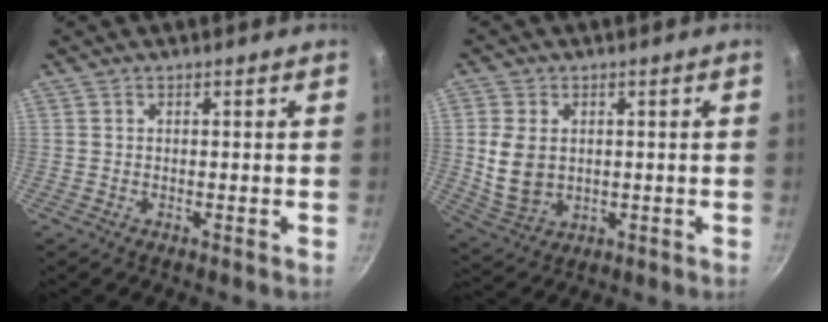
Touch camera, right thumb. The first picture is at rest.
{"total": 8.2, "force": [0.7, 6.2, 5.4], "torque": [-0.096, -0.013, 0.026]}